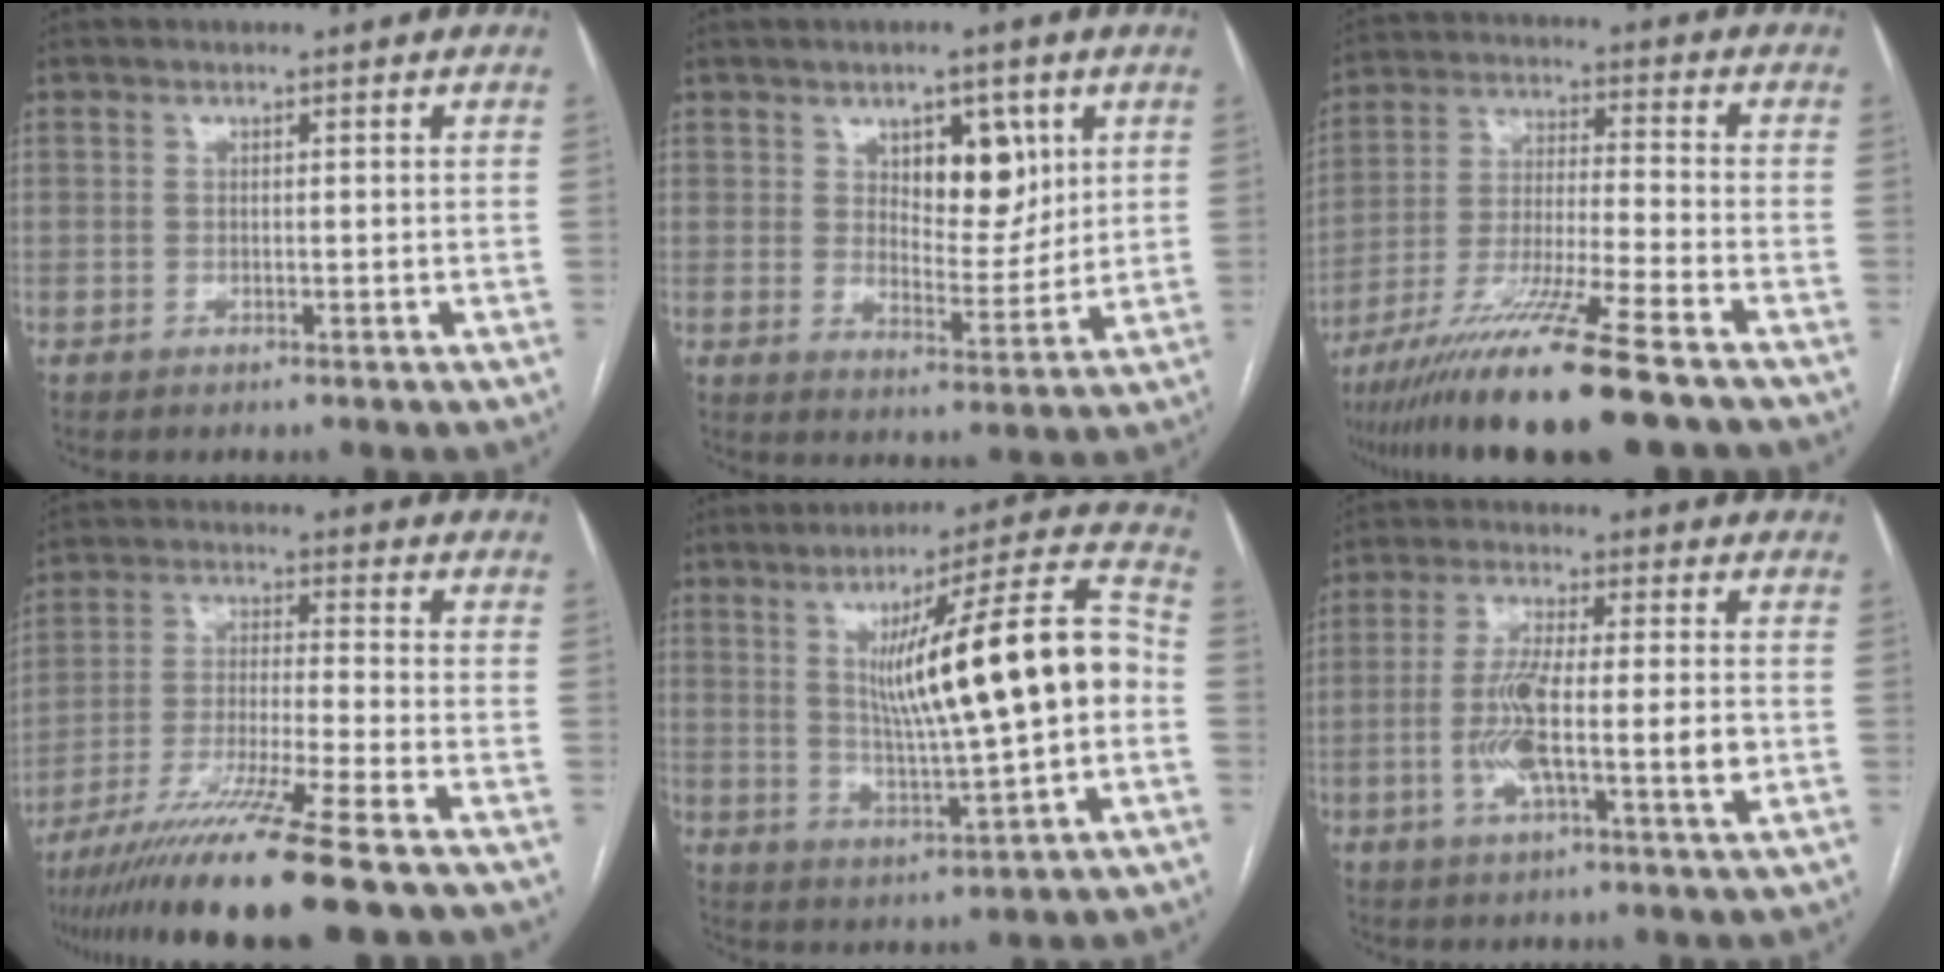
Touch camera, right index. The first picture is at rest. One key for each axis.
{"total": 8.0, "fx": 3.4, "fy": 3.9, "fz": 6.0, "tx": -0.081, "ty": 0.003, "tz": 0.058}
{"total": 15.9, "fx": -11.7, "fy": -1.2, "fz": 10.8, "tx": -0.212, "ty": -0.041, "tz": -0.207}
{"total": 14.8, "fx": -11.3, "fy": -2.0, "fz": 9.3, "tx": -0.171, "ty": -0.039, "tz": -0.195}
{"total": 18.1, "fx": 1.1, "fy": 1.2, "fz": 18.0, "tx": -0.277, "ty": 0.020, "tz": 0.019}
{"total": 11.1, "fx": -1.9, "fy": 1.3, "fz": 10.9, "tx": -0.205, "ty": 0.002, "tz": -0.036}